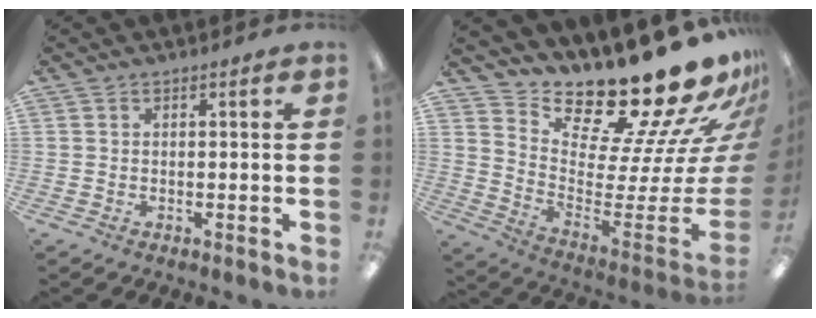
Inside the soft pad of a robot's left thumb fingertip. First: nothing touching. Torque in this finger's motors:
{"motor_torque": [1.20, 0.35, 0.92, -1.86, 0.03]}